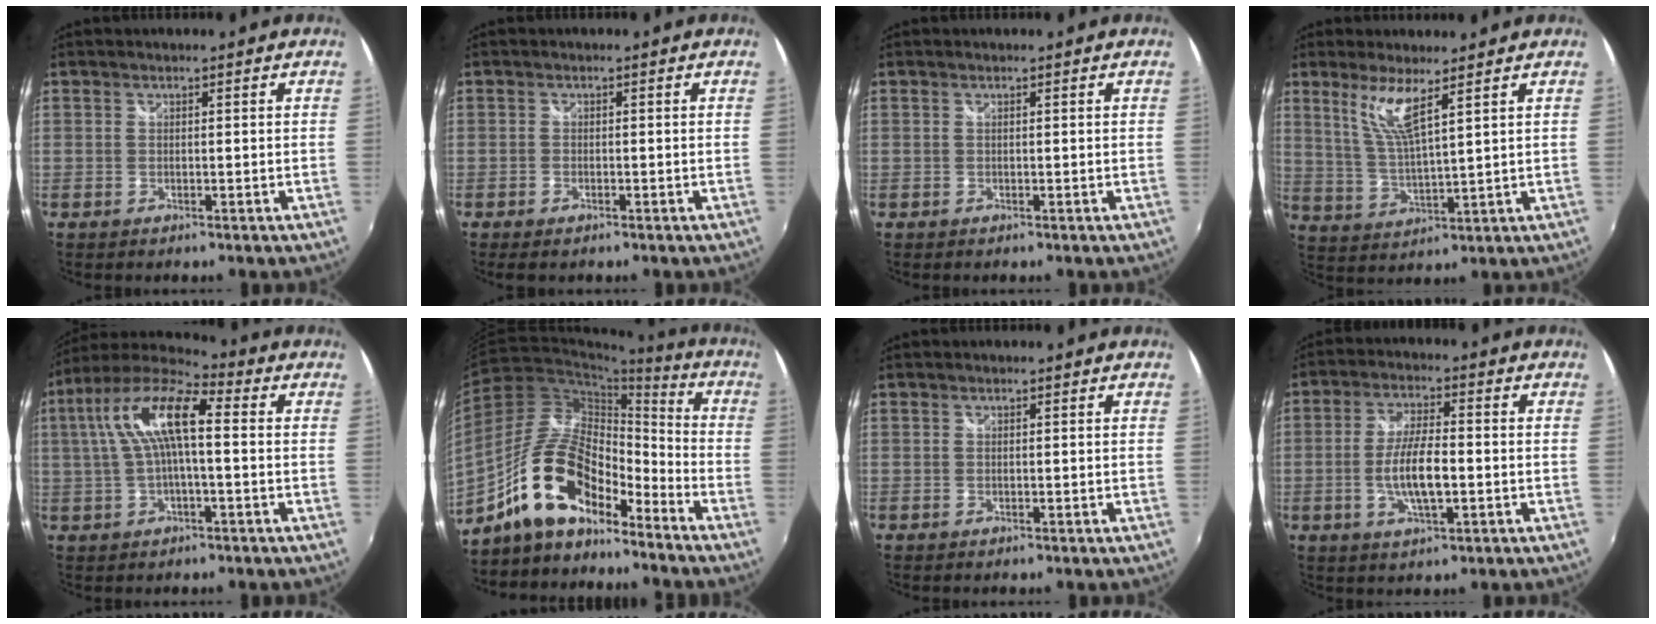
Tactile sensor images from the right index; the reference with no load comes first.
{"total": 1.9, "force": [-1.3, 0.8, 1.0], "torque": [-0.024, -0.005, -0.024]}
{"total": 0.0}
{"total": 7.3, "force": [4.5, 0.5, 5.8], "torque": [-0.117, -0.011, 0.094]}
{"total": 12.9, "force": [1.8, 3.9, 12.2], "torque": [-0.235, 0.025, 0.026]}
{"total": 15.9, "force": [-11.2, 6.5, 9.4], "torque": [-0.186, 0.017, -0.215]}
{"total": 0.0}
{"total": 8.5, "force": [-1.8, 2.5, 7.9], "torque": [-0.155, -0.003, -0.032]}